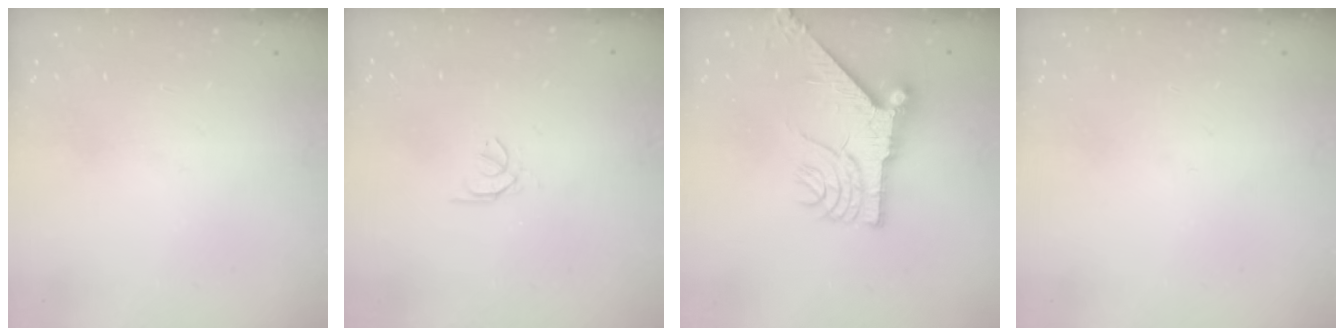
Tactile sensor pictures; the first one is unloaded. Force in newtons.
{"total": 0.6, "press": 0.4, "slide": 0.3}
{"total": 12.1, "press": 12.0, "slide": 1.6}
{"total": 0.0}